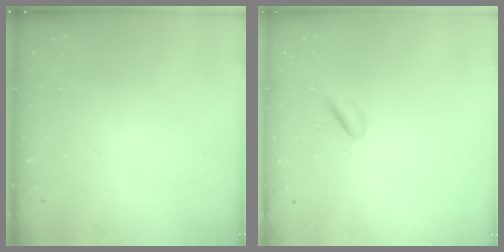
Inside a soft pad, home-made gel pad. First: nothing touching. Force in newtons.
{"total": 2.5, "press": 2.4, "slide": 0.8}